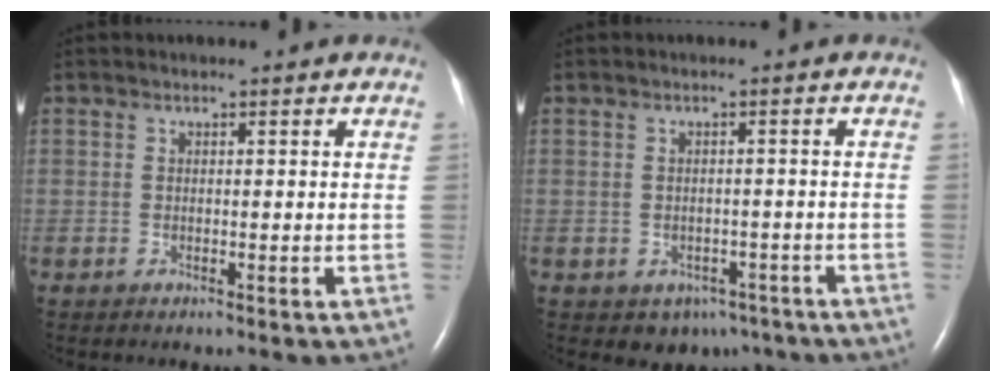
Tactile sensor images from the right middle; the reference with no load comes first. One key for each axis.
{"total": 4.5, "fx": -2.9, "fy": 3.1, "fz": 1.4, "tx": -0.011, "ty": 0.008, "tz": -0.032}